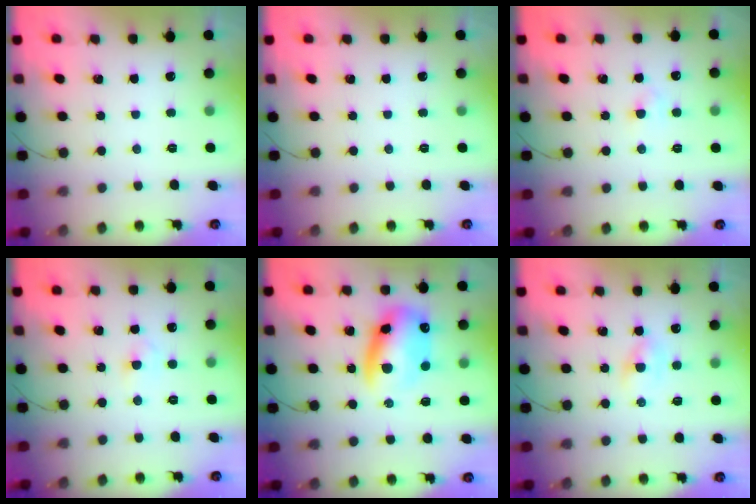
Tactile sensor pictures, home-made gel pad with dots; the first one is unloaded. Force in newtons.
{"total": 0.0}
{"total": 2.8, "press": 2.6, "slide": 0.9}
{"total": 2.1, "press": 1.9, "slide": 0.9}
{"total": 12.9, "press": 12.4, "slide": 3.7}
{"total": 2.7, "press": 2.5, "slide": 0.9}